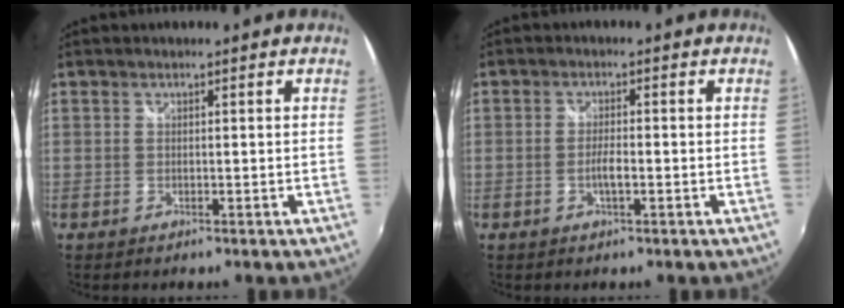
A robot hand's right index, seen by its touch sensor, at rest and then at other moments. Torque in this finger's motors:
{"motor_torque": [0.45, -0.22, 0.32, 0.05]}